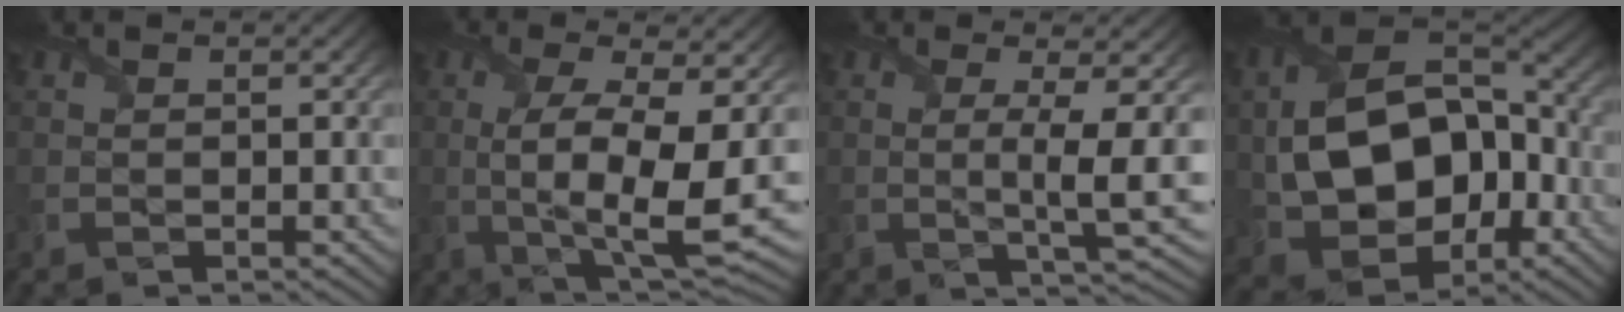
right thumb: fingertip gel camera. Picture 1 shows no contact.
{"total": 11.6, "force": [-1.0, 3.6, 11.0], "torque": [-0.210, -0.014, -0.012]}
{"total": 7.0, "force": [0.0, 1.1, 6.9], "torque": [-0.116, 0.004, 0.002]}
{"total": 14.3, "force": [-1.5, 10.1, 10.1], "torque": [-0.192, -0.007, -0.023]}